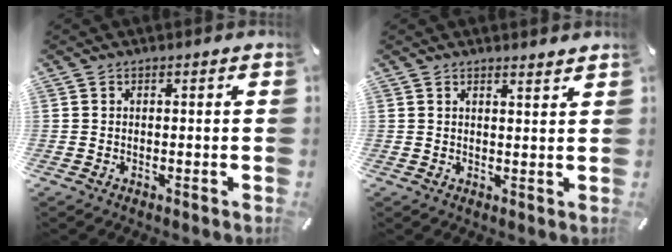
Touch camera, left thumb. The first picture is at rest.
{"total": 1.9, "force": [1.8, 0.0, 0.4], "torque": [-0.009, -0.010, 0.034]}